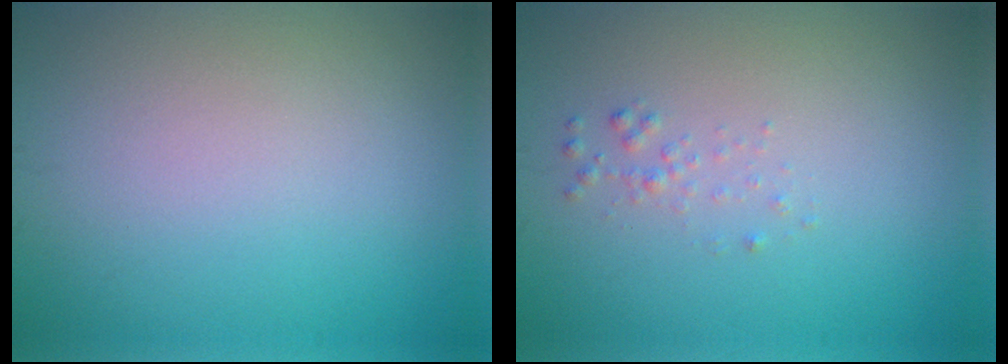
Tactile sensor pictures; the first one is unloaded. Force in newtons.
{"total": 0.8, "press": 0.8, "slide": 0.1}